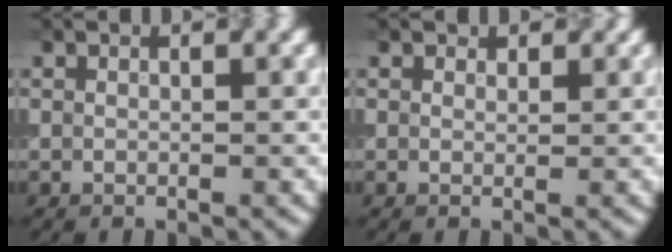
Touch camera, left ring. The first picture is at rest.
{"total": 0.9, "force": [0.7, 0.5, 0.2], "torque": [-0.002, -0.005, 0.007]}